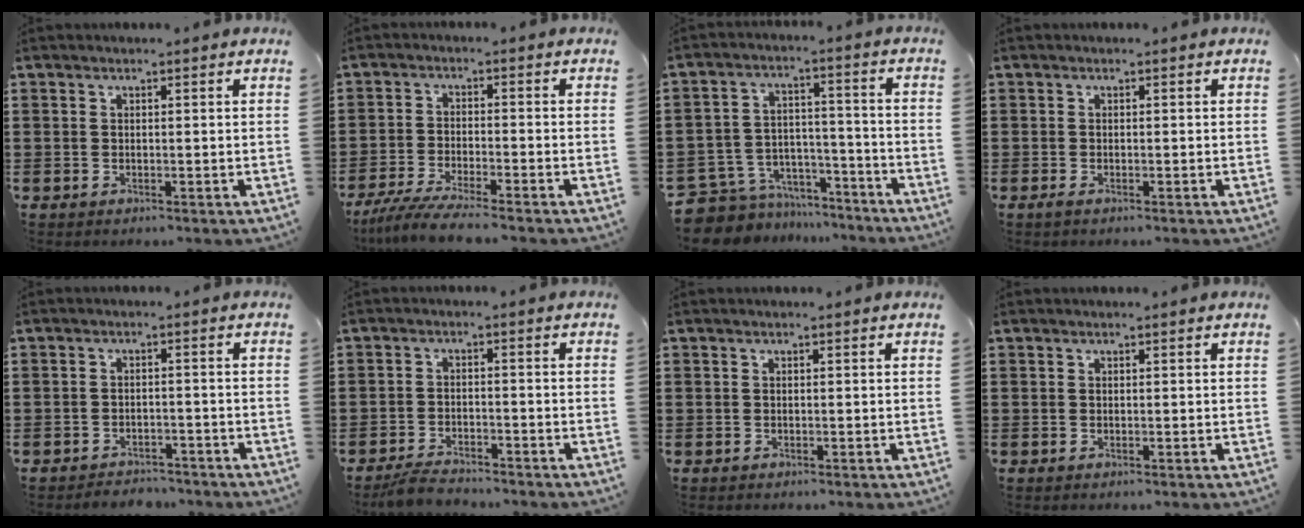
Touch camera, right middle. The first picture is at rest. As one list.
[{"total": 5.0, "force": [-4.6, -0.2, 2.0], "torque": [-0.055, -0.020, -0.092]}, {"total": 6.6, "force": [-6.1, 2.4, 0.5], "torque": [-0.030, 0.006, -0.126]}, {"total": 0.5, "force": [-0.3, 0.1, 0.4], "torque": [-0.009, -0.005, -0.005]}, {"total": 2.5, "force": [-2.4, 0.5, -0.2], "torque": [-0.005, 0.002, -0.054]}, {"total": 3.1, "force": [-3.0, 0.5, 0.6], "torque": [-0.014, 0.005, -0.063]}, {"total": 0.0}, {"total": 0.0}]